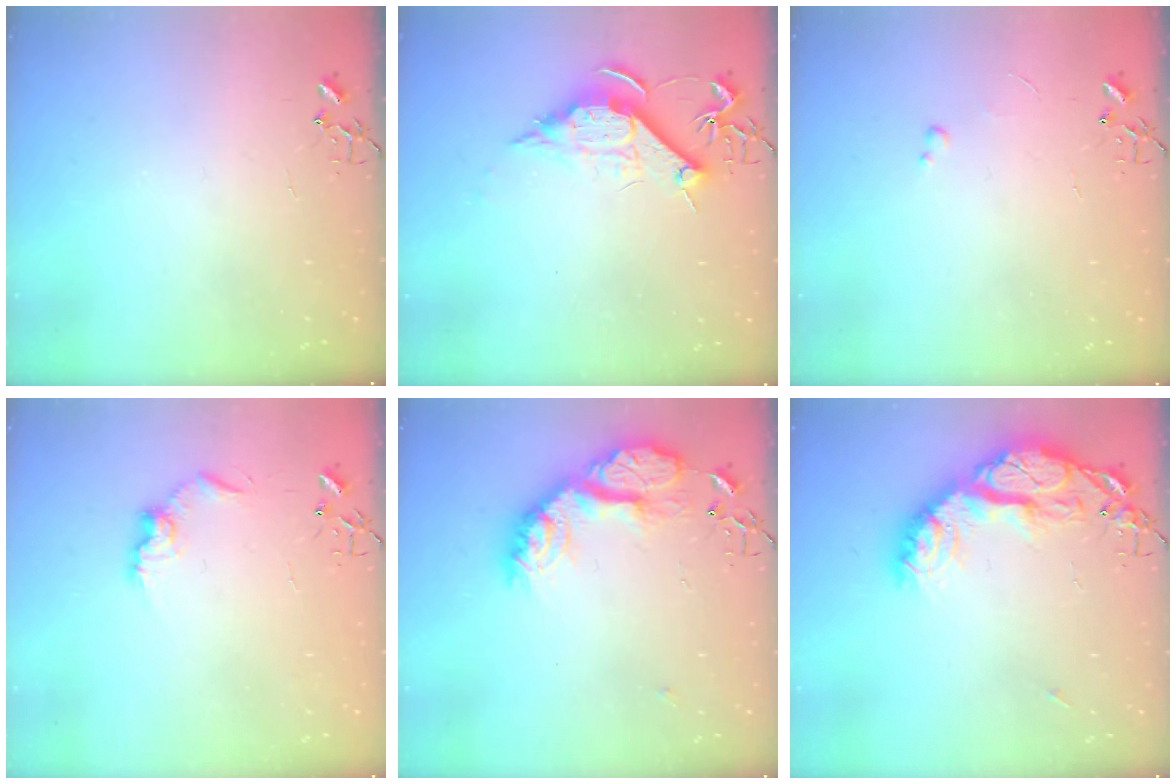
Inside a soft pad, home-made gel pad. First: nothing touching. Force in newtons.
{"total": 10.6, "press": 10.6, "slide": 0.1}
{"total": 2.0, "press": 2.0, "slide": 0.3}
{"total": 9.1, "press": 9.1, "slide": 0.3}
{"total": 16.8, "press": 16.8, "slide": 1.4}
{"total": 20.6, "press": 20.5, "slide": 1.5}